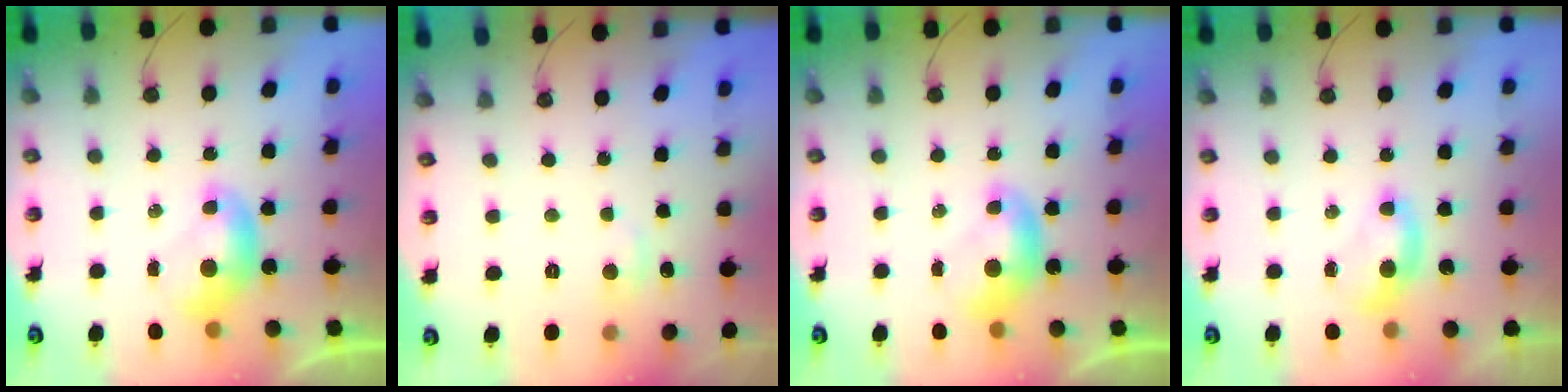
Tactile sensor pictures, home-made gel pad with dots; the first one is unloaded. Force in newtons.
{"total": 2.1, "press": 2.0, "slide": 0.7}
{"total": 0.0}
{"total": 1.3, "press": 1.0, "slide": 0.9}